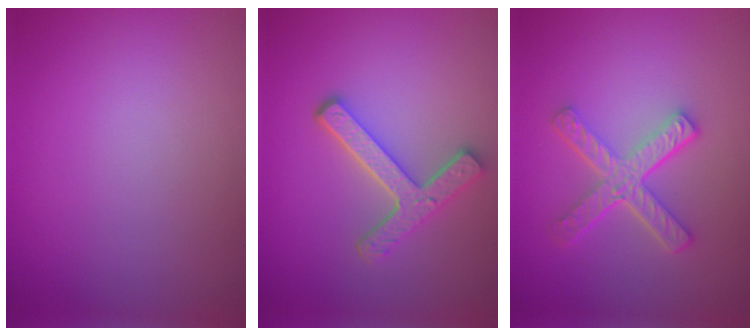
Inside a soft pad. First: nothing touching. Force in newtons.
{"total": 4.2, "press": 3.3, "slide": 2.6}
{"total": 4.6, "press": 3.3, "slide": 3.2}